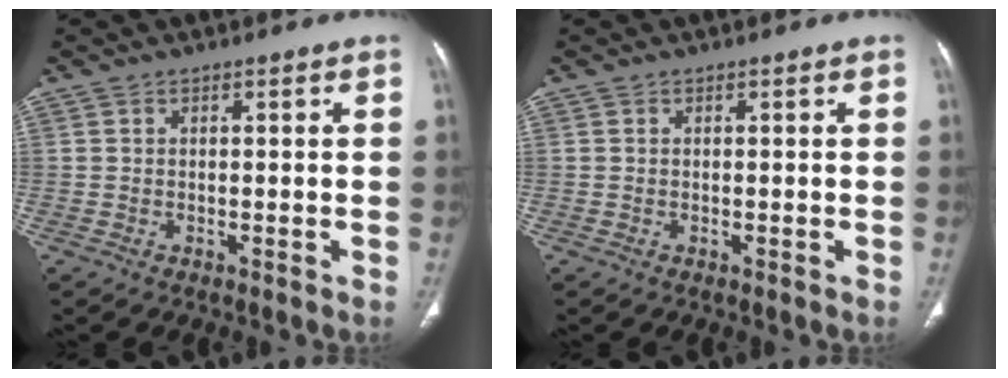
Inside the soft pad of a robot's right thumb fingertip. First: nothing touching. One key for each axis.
{"total": 0.0}